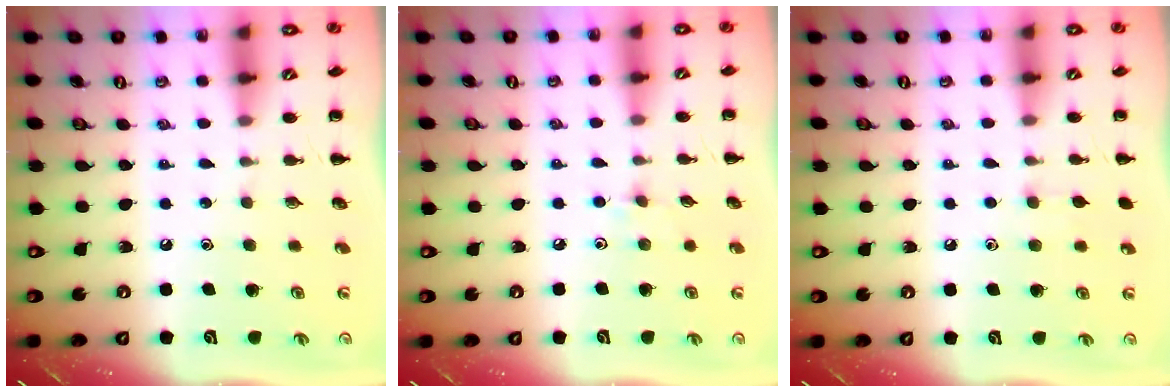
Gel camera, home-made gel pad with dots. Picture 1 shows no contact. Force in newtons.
{"total": 3.9, "press": 3.6, "slide": 1.4}
{"total": 4.3, "press": 4.0, "slide": 1.7}